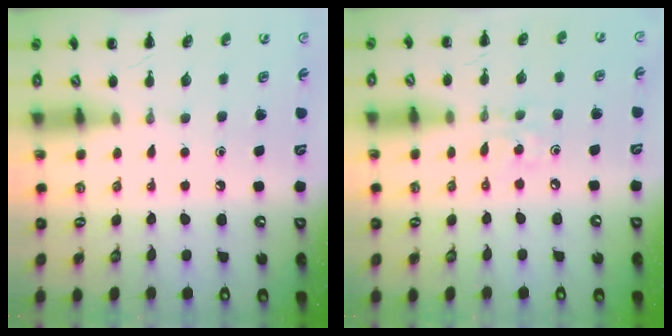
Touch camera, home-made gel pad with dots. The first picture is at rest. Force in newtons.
{"total": 3.1, "press": 3.1, "slide": 0.4}